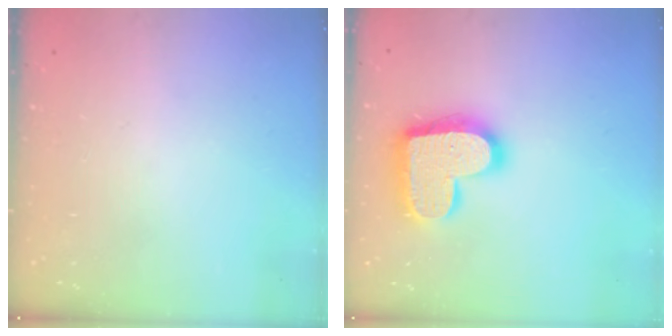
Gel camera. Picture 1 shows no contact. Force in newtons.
{"total": 18.7, "press": 18.7, "slide": 1.2}